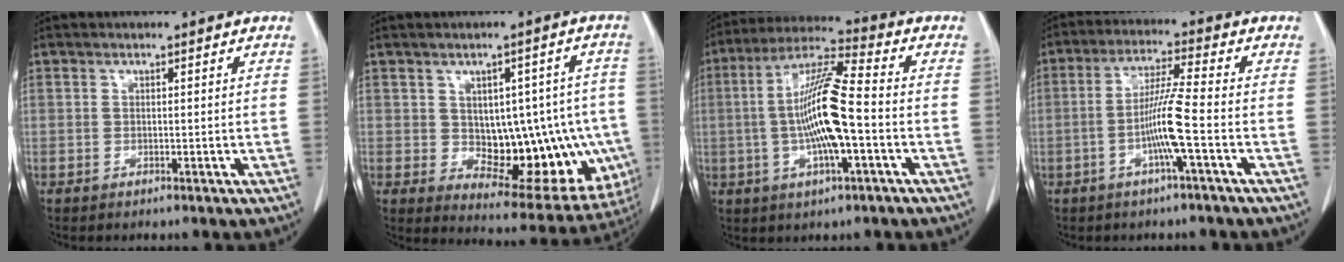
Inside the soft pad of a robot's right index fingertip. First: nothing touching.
{"total": 16.4, "force": [-1.5, 8.6, 13.9], "torque": [-0.145, 0.022, 0.008]}
{"total": 13.2, "force": [-1.7, 1.4, 13.1], "torque": [-0.253, 0.006, -0.034]}
{"total": 7.7, "force": [-2.3, -0.9, 7.3], "torque": [-0.144, -0.001, -0.045]}